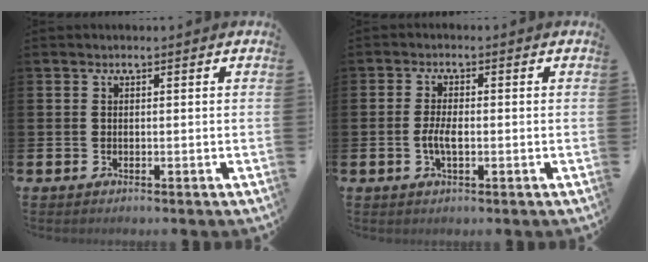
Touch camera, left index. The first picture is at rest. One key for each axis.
{"total": 2.8, "fx": -0.6, "fy": 1.1, "fz": 2.5, "tx": -0.045, "ty": 0.002, "tz": -0.012}